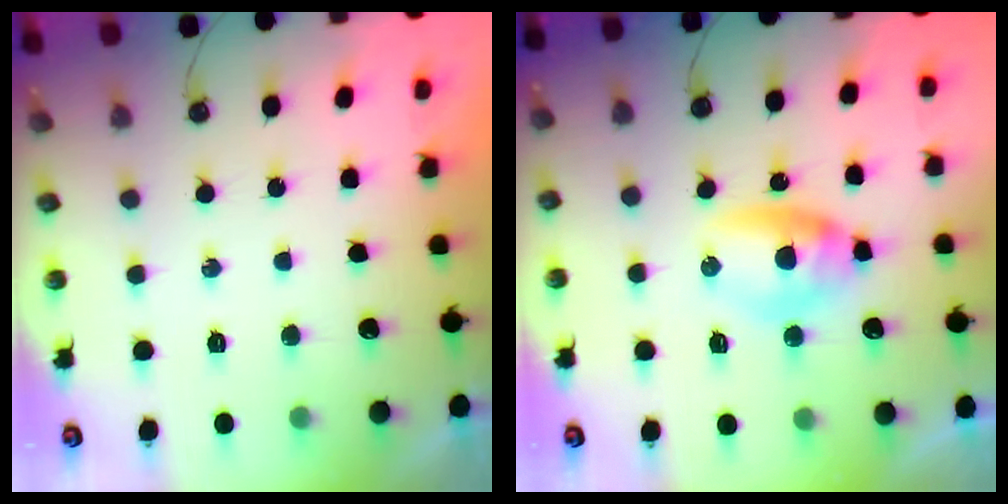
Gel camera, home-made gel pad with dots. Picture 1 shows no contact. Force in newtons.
{"total": 7.5, "press": 7.5, "slide": 1.0}